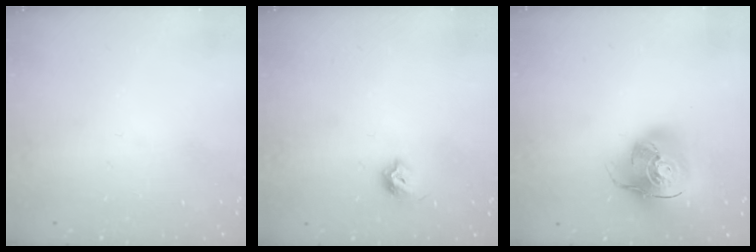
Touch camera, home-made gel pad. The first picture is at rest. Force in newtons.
{"total": 6.8, "press": 6.8, "slide": 1.0}
{"total": 16.2, "press": 16.0, "slide": 2.4}